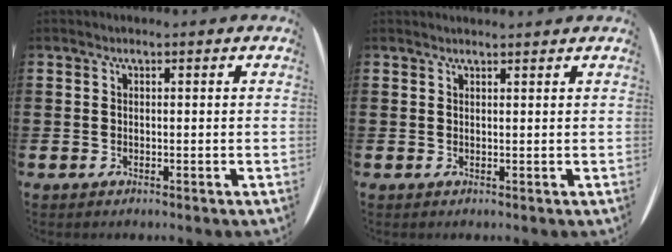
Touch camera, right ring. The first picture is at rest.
{"total": 0.8, "force": [0.7, -0.1, 0.0], "torque": [0.001, 0.000, 0.015]}